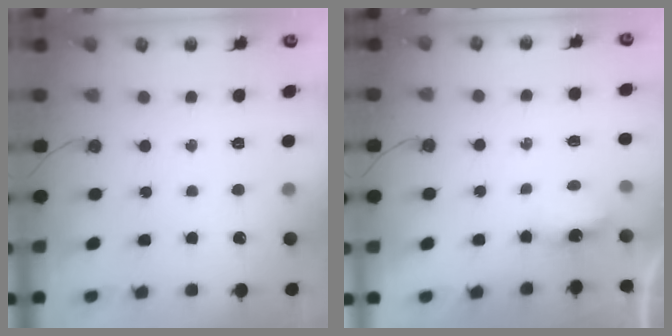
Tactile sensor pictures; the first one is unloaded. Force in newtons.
{"total": 3.9, "press": 3.9, "slide": 0.4}